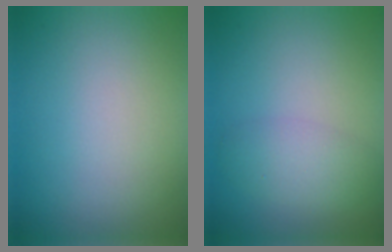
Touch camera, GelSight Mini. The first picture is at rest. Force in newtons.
{"total": 2.8, "press": 2.8, "slide": 0.1}